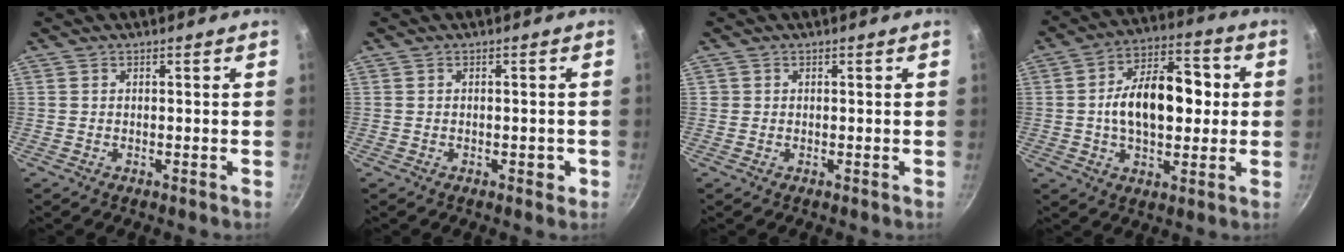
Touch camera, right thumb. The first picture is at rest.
{"total": 1.8, "force": [-0.7, 0.9, 1.3], "torque": [-0.012, 0.004, -0.007]}
{"total": 0.6, "force": [0.1, 0.6, 0.0], "torque": [0.004, 0.003, 0.001]}
{"total": 16.2, "force": [0.7, 9.3, 13.2], "torque": [-0.187, 0.027, 0.007]}